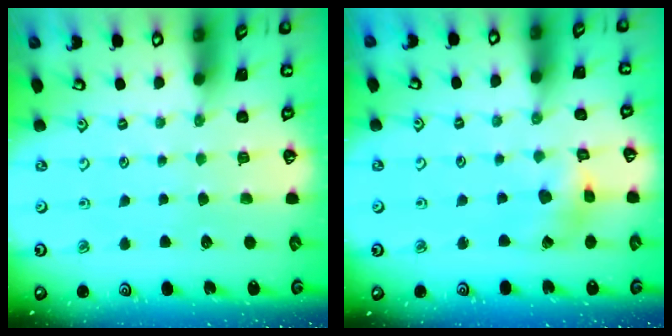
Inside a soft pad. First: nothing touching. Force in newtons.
{"total": 5.3, "press": 5.3, "slide": 0.5}